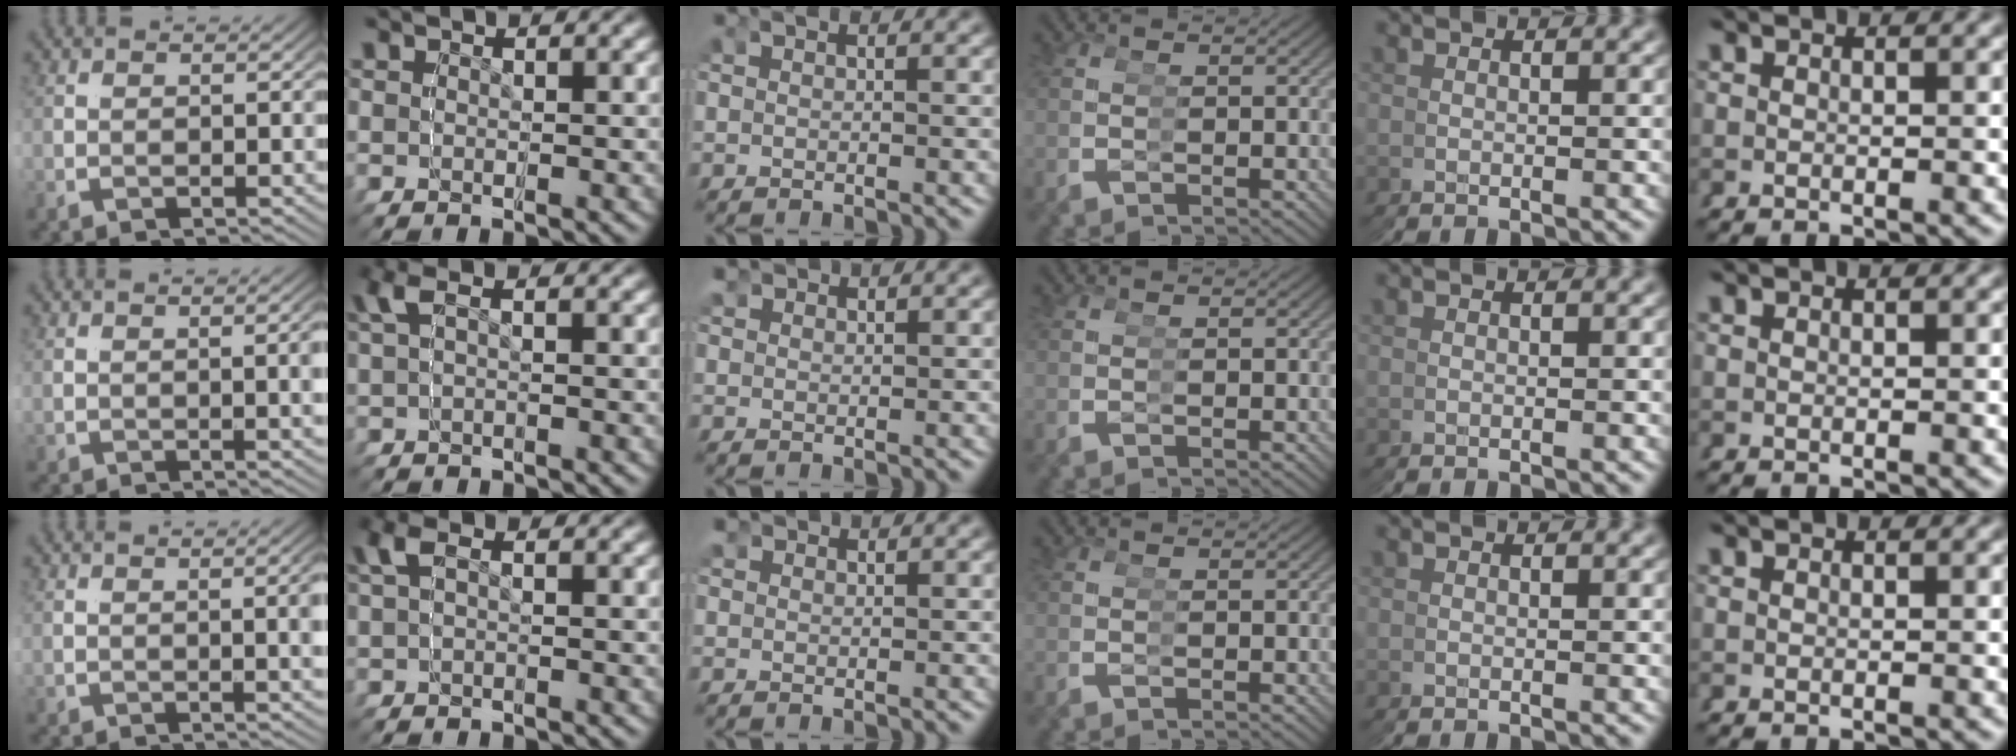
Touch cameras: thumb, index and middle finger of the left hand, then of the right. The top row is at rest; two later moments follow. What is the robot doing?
{"motion": "grasp_and_lifting", "object": "glasses"}